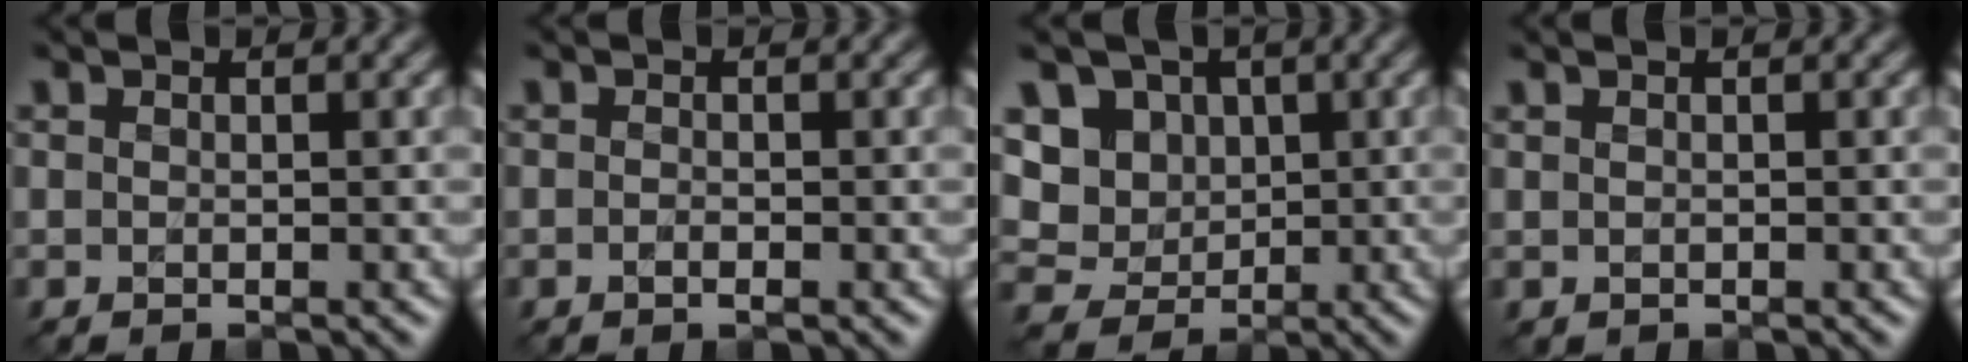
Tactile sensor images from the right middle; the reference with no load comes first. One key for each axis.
{"total": 0.8, "fx": -0.4, "fy": 0.2, "fz": 0.7, "tx": -0.013, "ty": -0.002, "tz": -0.006}
{"total": 8.1, "fx": 2.1, "fy": 7.1, "fz": 3.3, "tx": -0.057, "ty": 0.016, "tz": 0.024}
{"total": 0.0}